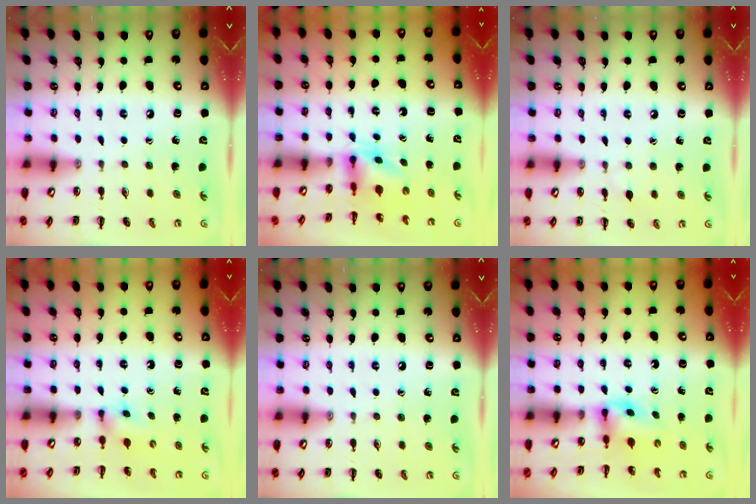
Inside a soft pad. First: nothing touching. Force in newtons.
{"total": 3.8, "press": 3.8, "slide": 0.7}
{"total": 5.1, "press": 4.8, "slide": 1.5}
{"total": 2.3, "press": 2.1, "slide": 1.0}
{"total": 0.0}
{"total": 2.9, "press": 2.7, "slide": 1.0}